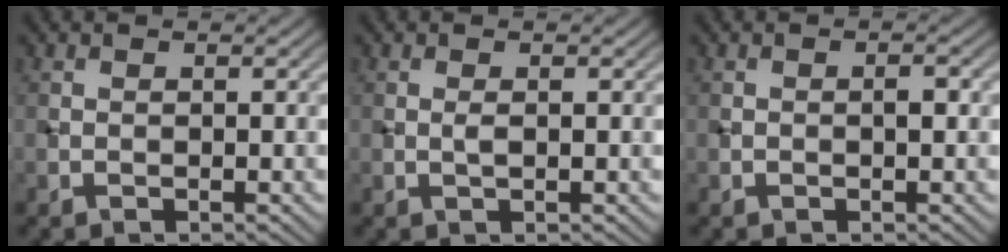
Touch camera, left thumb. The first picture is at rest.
{"total": 0.9, "force": [0.1, 0.2, 0.9], "torque": [-0.020, 0.000, 0.001]}
{"total": 1.2, "force": [-0.1, 0.5, 1.1], "torque": [-0.015, 0.004, -0.004]}